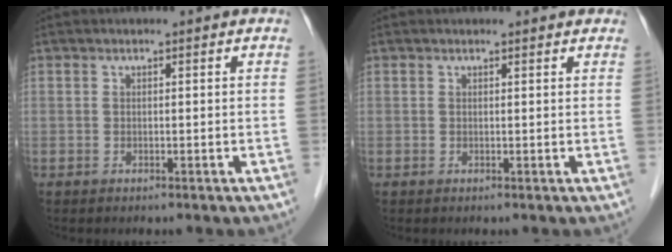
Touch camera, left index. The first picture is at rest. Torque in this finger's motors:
{"motor_torque": [0.25, -0.18, 0.07, -0.01]}